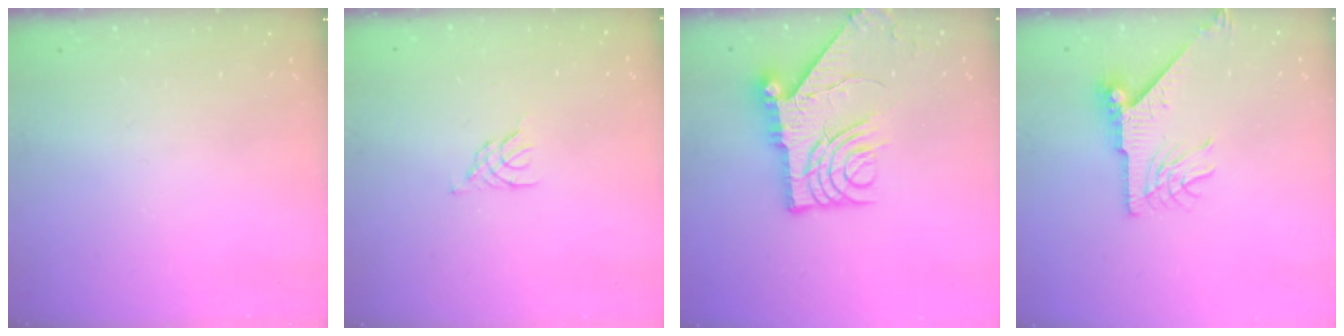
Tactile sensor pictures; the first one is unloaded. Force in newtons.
{"total": 3.2, "press": 3.1, "slide": 0.7}
{"total": 12.6, "press": 12.6, "slide": 1.5}
{"total": 11.2, "press": 11.2, "slide": 1.0}